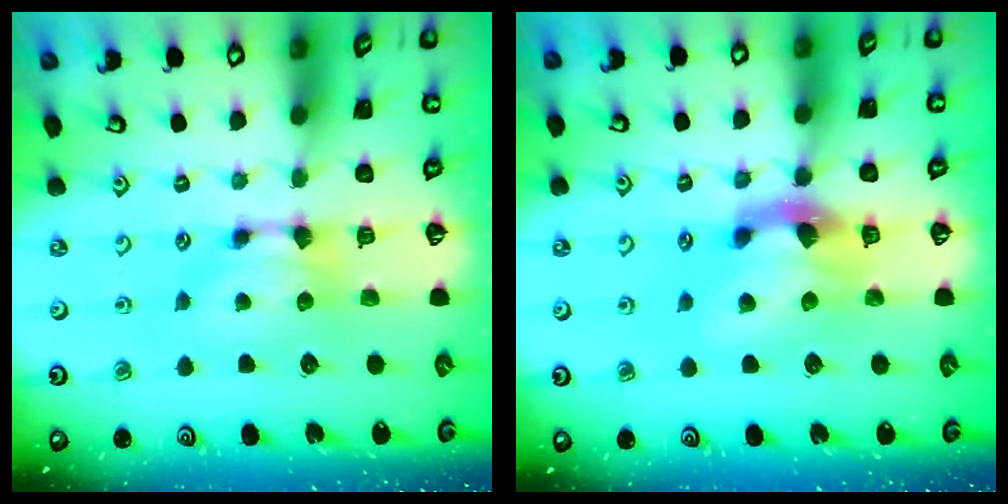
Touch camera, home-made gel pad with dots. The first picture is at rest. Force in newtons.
{"total": 4.1, "press": 3.8, "slide": 1.6}